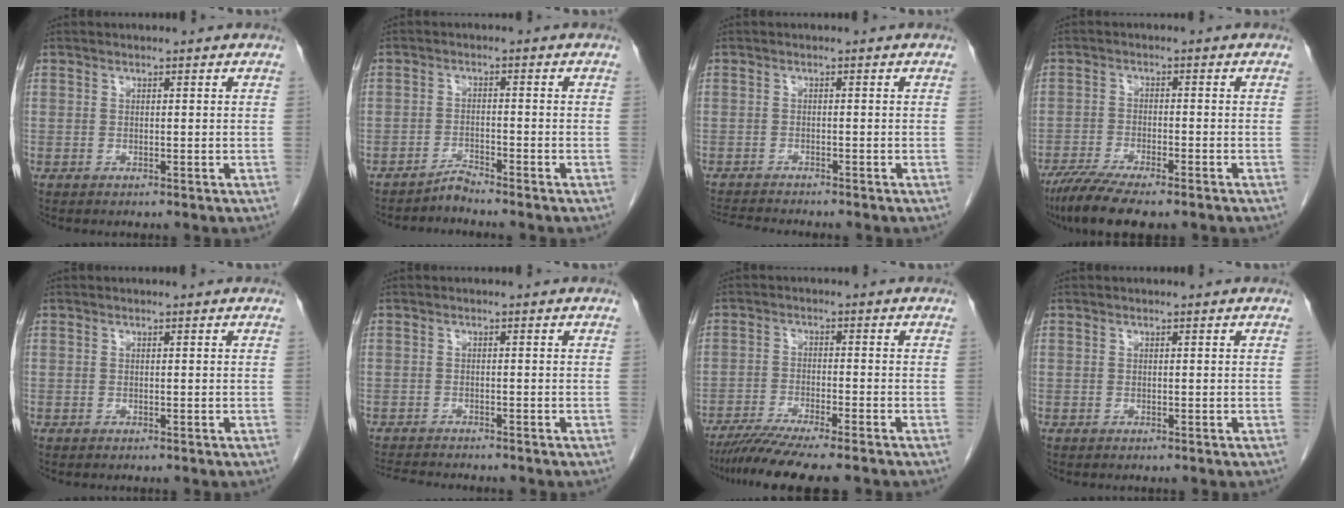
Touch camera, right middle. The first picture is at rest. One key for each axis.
{"total": 2.1, "fx": -2.0, "fy": -0.4, "fz": 0.0, "tx": 0.004, "ty": -0.008, "tz": -0.039}
{"total": 4.8, "fx": -4.5, "fy": -0.1, "fz": 1.5, "tx": -0.022, "ty": -0.015, "tz": -0.075}
{"total": 9.3, "fx": -7.3, "fy": 1.5, "fz": 5.6, "tx": -0.092, "ty": -0.020, "tz": -0.119}
{"total": 0.0}
{"total": 5.1, "fx": -4.9, "fy": 0.3, "fz": 1.6, "tx": -0.024, "ty": -0.013, "tz": -0.079}
{"total": 9.5, "fx": -8.0, "fy": -0.2, "fz": 5.2, "tx": -0.075, "ty": -0.026, "tz": -0.129}
{"total": 0.0}